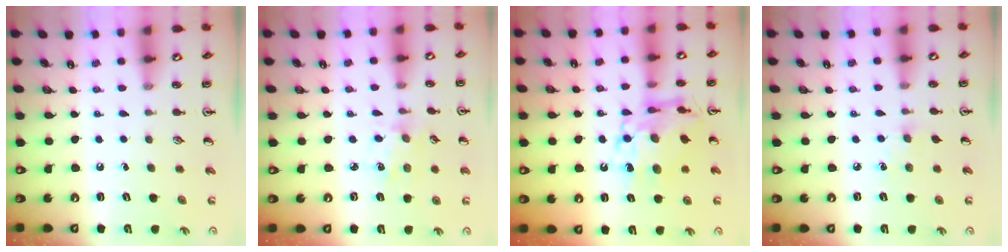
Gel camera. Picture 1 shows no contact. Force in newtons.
{"total": 2.2, "press": 2.2, "slide": 0.2}
{"total": 13.1, "press": 13.0, "slide": 1.4}
{"total": 5.5, "press": 5.5, "slide": 0.6}